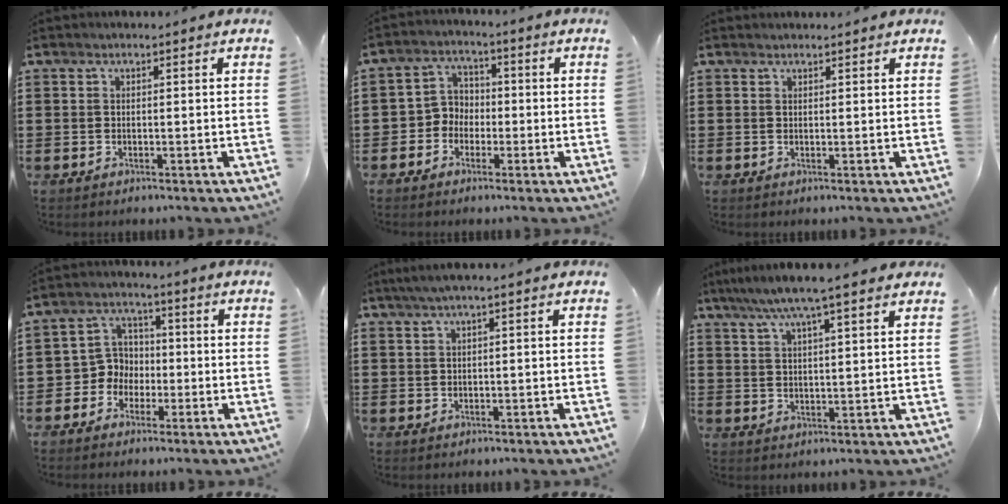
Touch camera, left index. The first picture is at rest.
{"total": 4.2, "force": [-1.8, 3.7, 1.0], "torque": [-0.041, 0.009, -0.042]}
{"total": 0.8, "force": [0.7, 0.0, 0.1], "torque": [-0.003, -0.001, 0.015]}
{"total": 5.0, "force": [-1.8, 4.5, 0.9], "torque": [-0.043, 0.008, -0.041]}
{"total": 1.6, "force": [0.4, 0.0, 1.6], "torque": [-0.027, -0.002, 0.007]}
{"total": 6.4, "force": [4.9, 0.0, 4.1], "torque": [-0.092, -0.011, 0.084]}